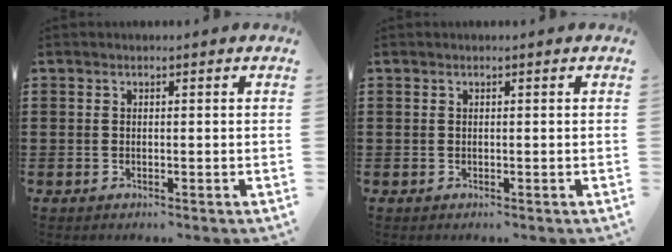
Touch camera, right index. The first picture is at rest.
{"total": 0.0}